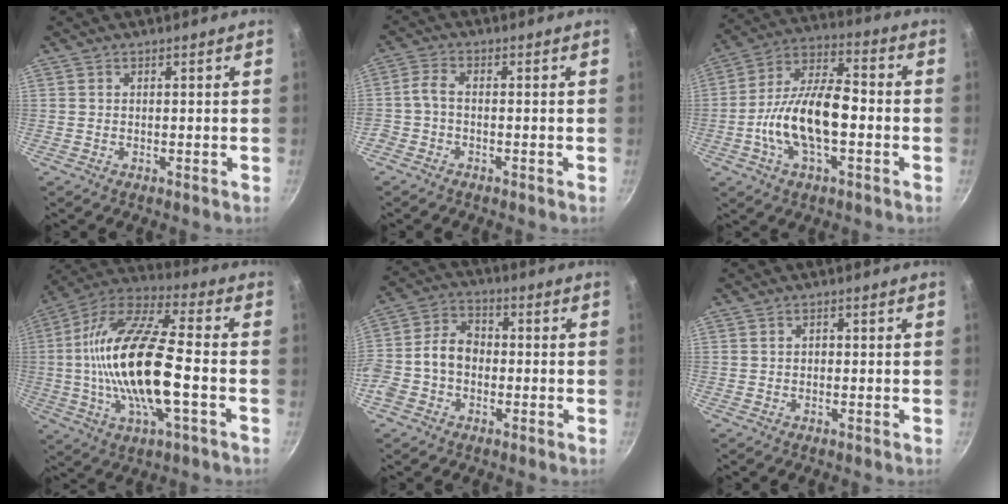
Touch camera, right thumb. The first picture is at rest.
{"total": 3.0, "force": [-1.5, 1.3, 2.2], "torque": [-0.062, 0.015, -0.039]}
{"total": 15.9, "force": [-3.1, 7.5, 13.6], "torque": [-0.231, 0.040, -0.070]}
{"total": 22.3, "force": [-2.5, 7.8, 20.8], "torque": [-0.397, 0.026, -0.062]}
{"total": 9.6, "force": [-1.9, 7.2, 6.1], "torque": [-0.100, 0.037, -0.051]}
{"total": 0.9, "force": [-0.2, 0.8, 0.4], "torque": [-0.006, 0.005, -0.005]}